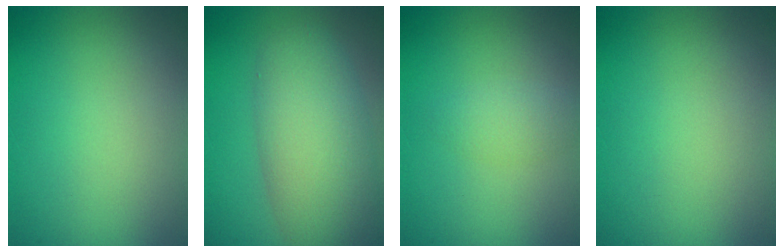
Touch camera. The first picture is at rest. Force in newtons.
{"total": 7.7, "press": 7.7, "slide": 0.6}
{"total": 1.6, "press": 1.6, "slide": 0.1}
{"total": 0.0}